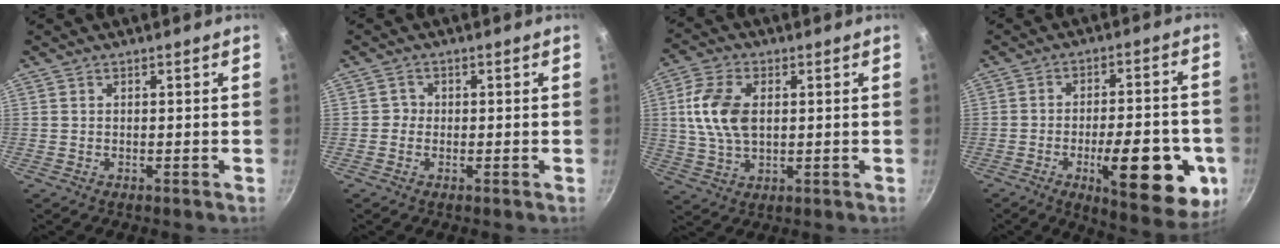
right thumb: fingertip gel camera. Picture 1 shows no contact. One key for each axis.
{"total": 1.4, "fx": -0.4, "fy": 1.3, "fz": 0.2, "tx": 0.008, "ty": 0.004, "tz": -0.010}
{"total": 10.5, "fx": 1.5, "fy": 6.4, "fz": 8.2, "tx": -0.154, "ty": 0.004, "tz": 0.027}
{"total": 19.7, "fx": -6.2, "fy": 7.2, "fz": 17.3, "tx": -0.199, "ty": 0.012, "tz": -0.079}